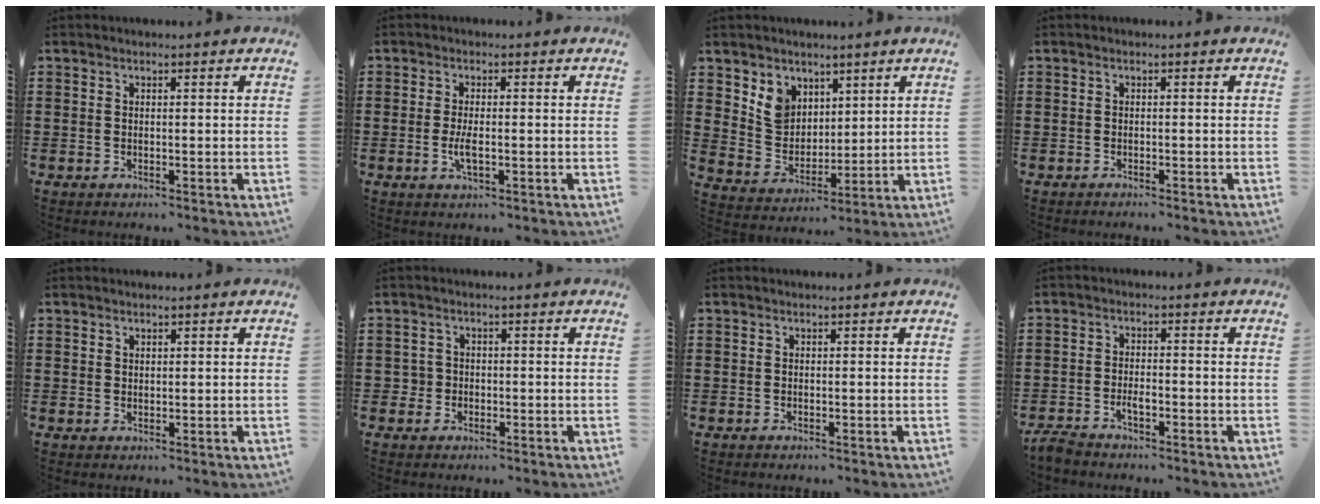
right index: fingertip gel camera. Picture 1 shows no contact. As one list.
[{"total": 2.8, "force": [-0.6, 0.7, 2.6], "torque": [-0.059, -0.007, -0.016]}, {"total": 6.6, "force": [3.9, 5.2, 1.2], "torque": [-0.056, 0.004, 0.076]}, {"total": 0.6, "force": [-0.5, 0.0, 0.1], "torque": [-0.004, -0.002, -0.011]}, {"total": 1.0, "force": [0.8, 0.6, 0.2], "torque": [-0.005, 0.002, 0.015]}, {"total": 2.1, "force": [-0.7, 1.9, 0.5], "torque": [-0.015, 0.004, -0.018]}, {"total": 0.0}, {"total": 2.7, "force": [-2.0, 0.9, 1.6], "torque": [-0.034, 0.004, -0.040]}]